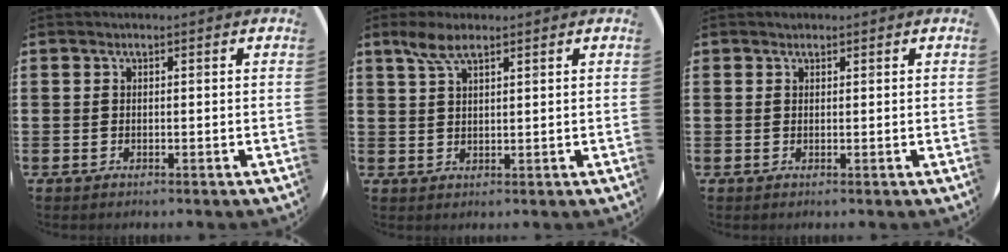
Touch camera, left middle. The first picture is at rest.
{"total": 4.2, "force": [2.8, 1.4, 2.8], "torque": [-0.061, 0.006, 0.051]}
{"total": 0.6, "force": [0.5, 0.2, -0.1], "torque": [0.002, 0.004, 0.010]}